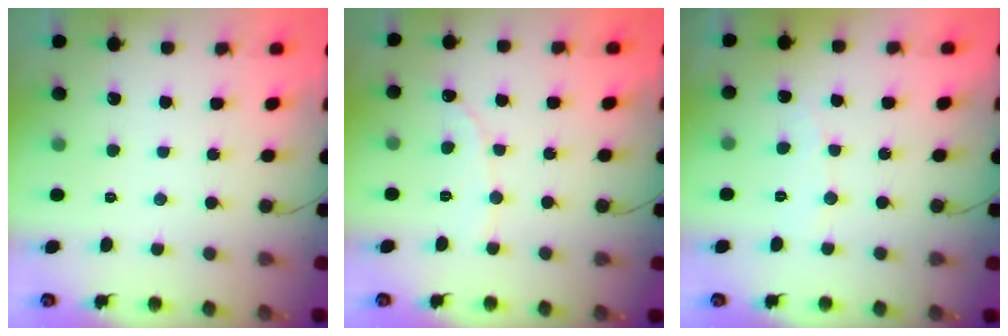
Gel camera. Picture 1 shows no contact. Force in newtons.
{"total": 2.5, "press": 2.5, "slide": 0.1}
{"total": 3.7, "press": 3.7, "slide": 0.3}